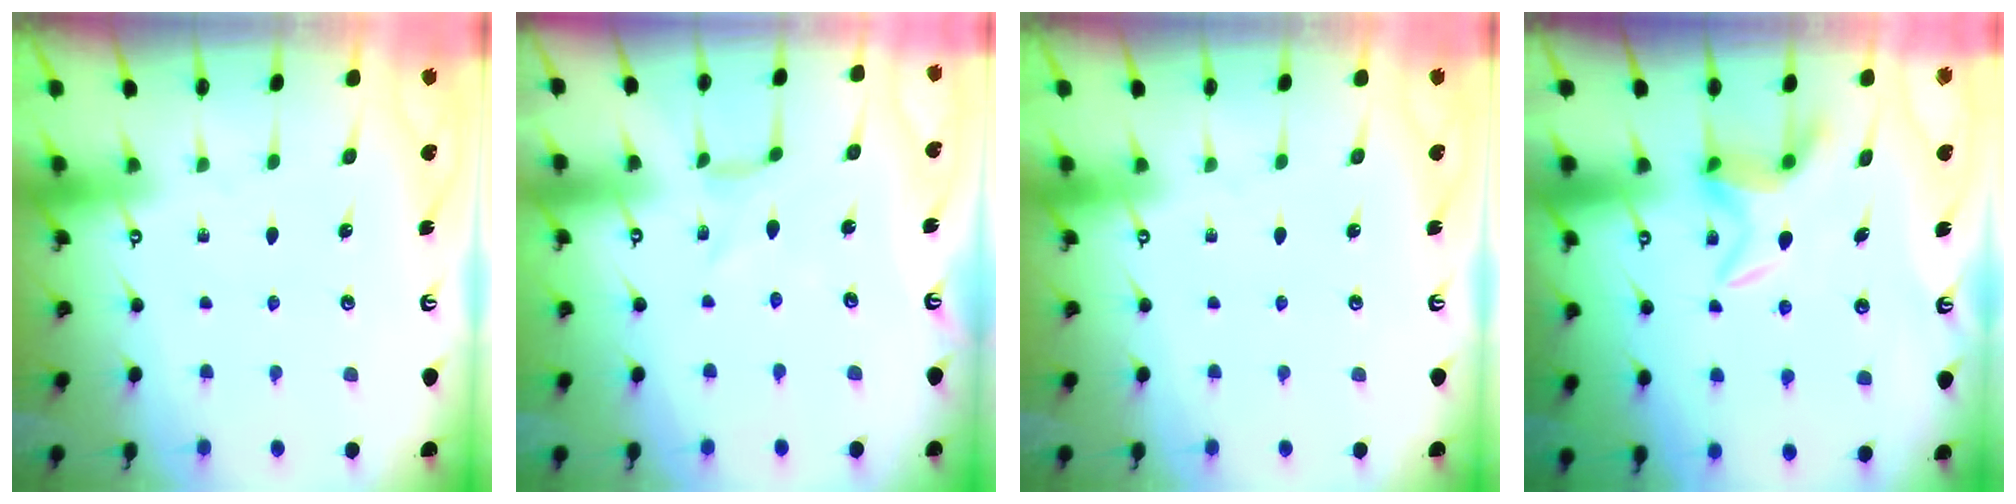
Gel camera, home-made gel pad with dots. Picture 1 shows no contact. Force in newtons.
{"total": 0.0}
{"total": 0.0}
{"total": 5.5, "press": 5.5, "slide": 0.3}